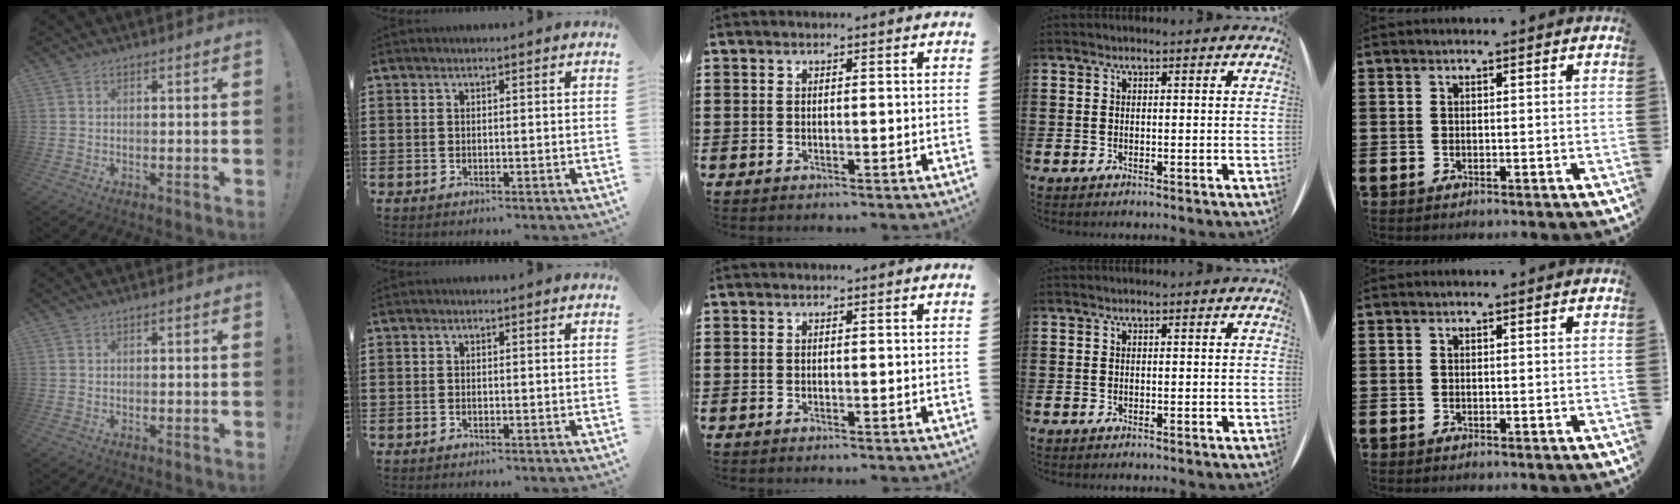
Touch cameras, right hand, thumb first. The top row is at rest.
{}